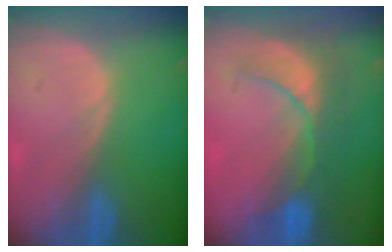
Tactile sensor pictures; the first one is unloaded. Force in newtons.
{"total": 8.4, "press": 7.9, "slide": 2.9}